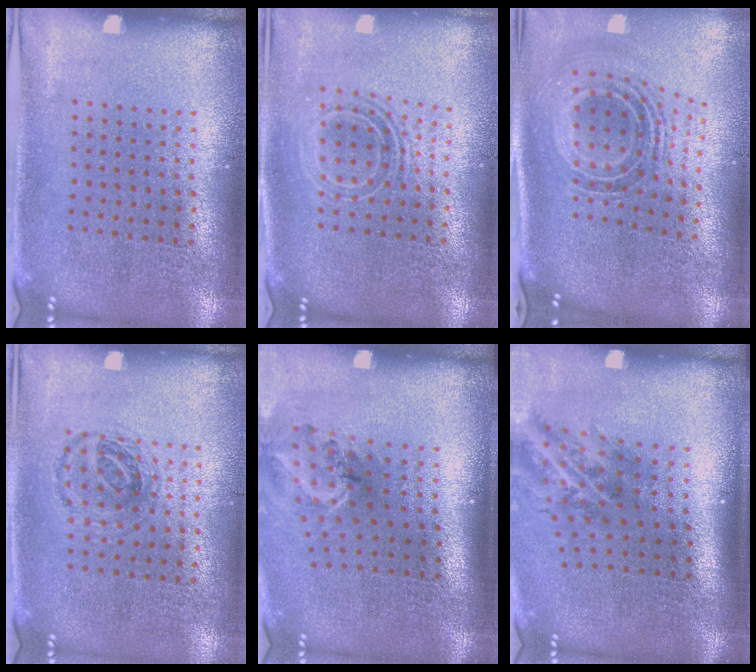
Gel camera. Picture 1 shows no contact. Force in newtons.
{"total": 1.7, "press": 1.3, "slide": 1.1}
{"total": 1.6, "press": 1.3, "slide": 0.9}
{"total": 0.9, "press": 0.9, "slide": 0.3}
{"total": 1.4, "press": 1.1, "slide": 0.9}
{"total": 1.9, "press": 1.1, "slide": 1.5}